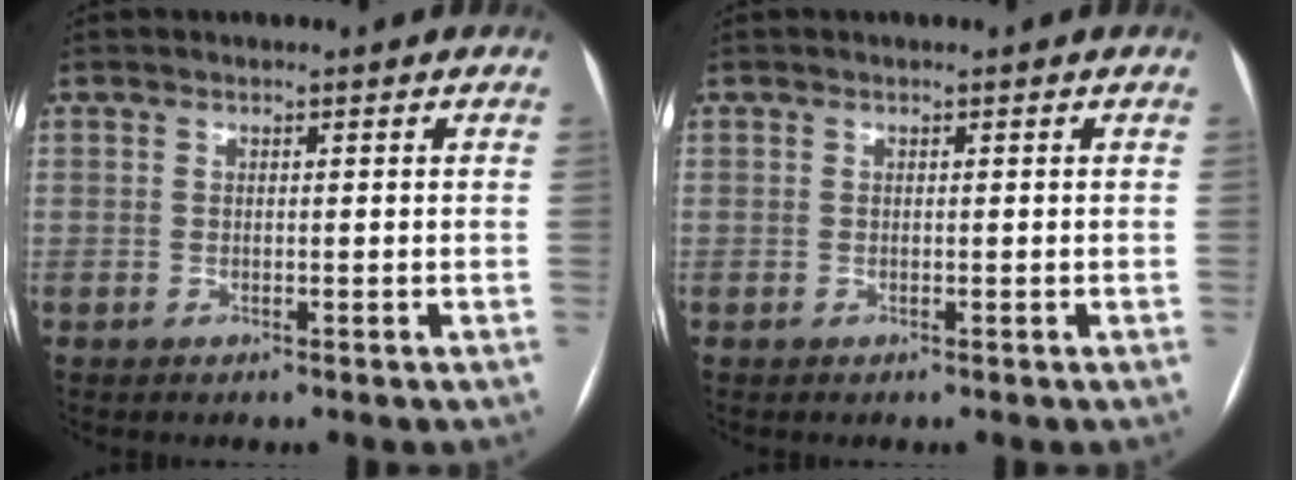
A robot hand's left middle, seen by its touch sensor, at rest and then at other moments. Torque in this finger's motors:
{"motor_torque": [-0.04, -0.06, 0.00, 0.00]}